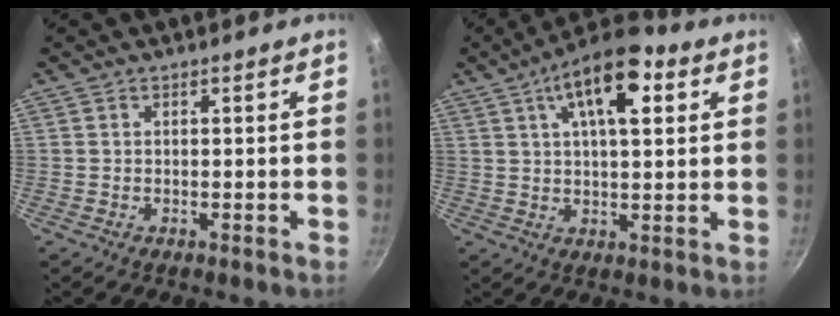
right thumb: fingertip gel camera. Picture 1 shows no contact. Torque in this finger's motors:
{"motor_torque": [-0.25, 0.95, 0.40, -0.31, 0.15]}